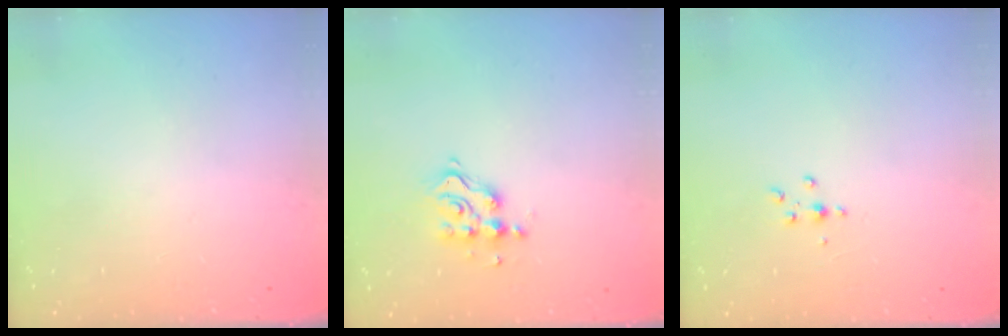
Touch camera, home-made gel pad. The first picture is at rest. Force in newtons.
{"total": 7.1, "press": 7.1, "slide": 0.5}
{"total": 2.9, "press": 2.9, "slide": 0.4}